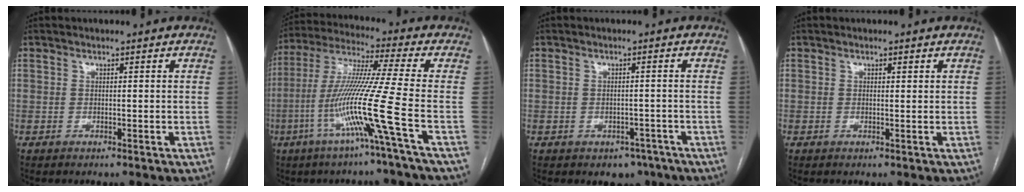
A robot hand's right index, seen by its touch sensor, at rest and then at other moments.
{"total": 14.2, "force": [-5.3, -2.8, 12.9], "torque": [-0.261, -0.015, -0.109]}
{"total": 3.5, "force": [-2.2, 2.5, 1.1], "torque": [-0.004, 0.010, -0.020]}
{"total": 0.6, "force": [0.3, 0.2, 0.5], "torque": [-0.011, 0.000, 0.004]}